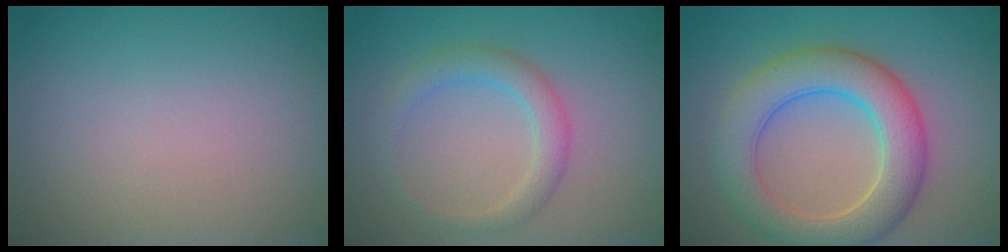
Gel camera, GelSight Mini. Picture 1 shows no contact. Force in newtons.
{"total": 2.5, "press": 2.5, "slide": 0.0}
{"total": 6.5, "press": 6.5, "slide": 0.3}